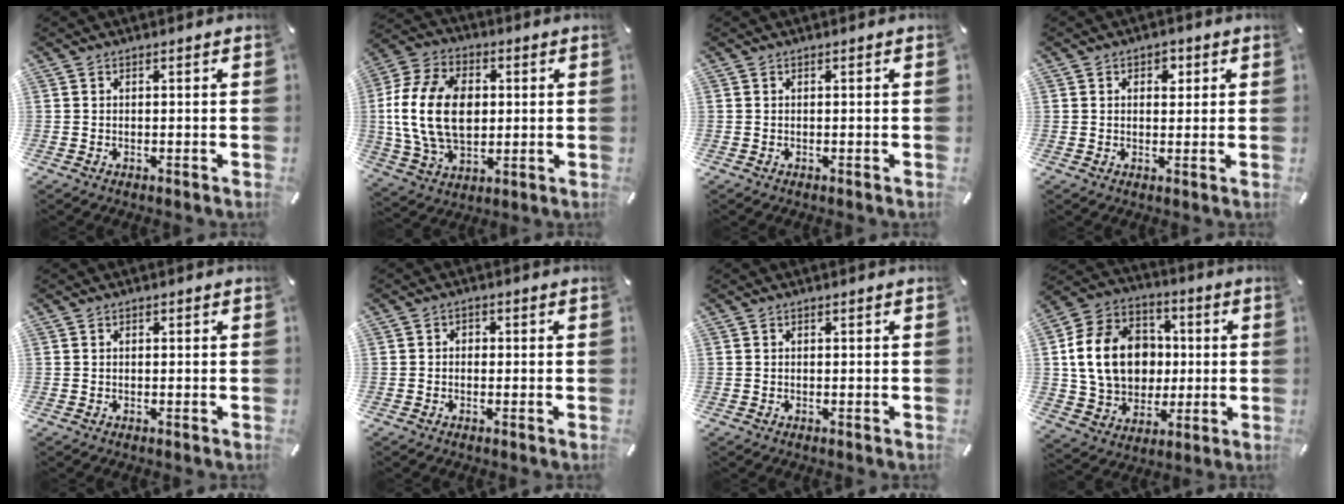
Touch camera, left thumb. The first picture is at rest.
{"total": 17.4, "force": [0.7, 12.4, 12.1], "torque": [-0.272, 0.010, 0.011]}
{"total": 0.0}
{"total": 2.9, "force": [1.0, 2.2, 1.5], "torque": [-0.002, -0.005, 0.007]}
{"total": 0.5, "force": [0.1, 0.4, 0.3], "torque": [-0.005, 0.003, 0.000]}
{"total": 1.5, "force": [-0.7, 1.2, 0.5], "torque": [-0.008, 0.007, -0.016]}
{"total": 0.0}
{"total": 18.1, "force": [1.0, 15.1, 9.8], "torque": [-0.198, 0.021, 0.026]}